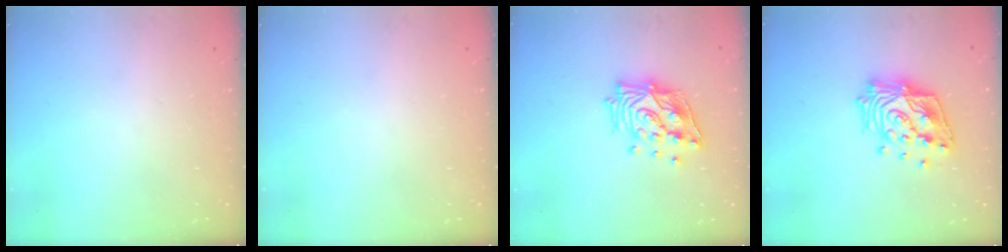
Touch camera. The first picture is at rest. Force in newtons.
{"total": 0.0}
{"total": 16.7, "press": 16.7, "slide": 1.2}
{"total": 18.8, "press": 18.7, "slide": 1.6}